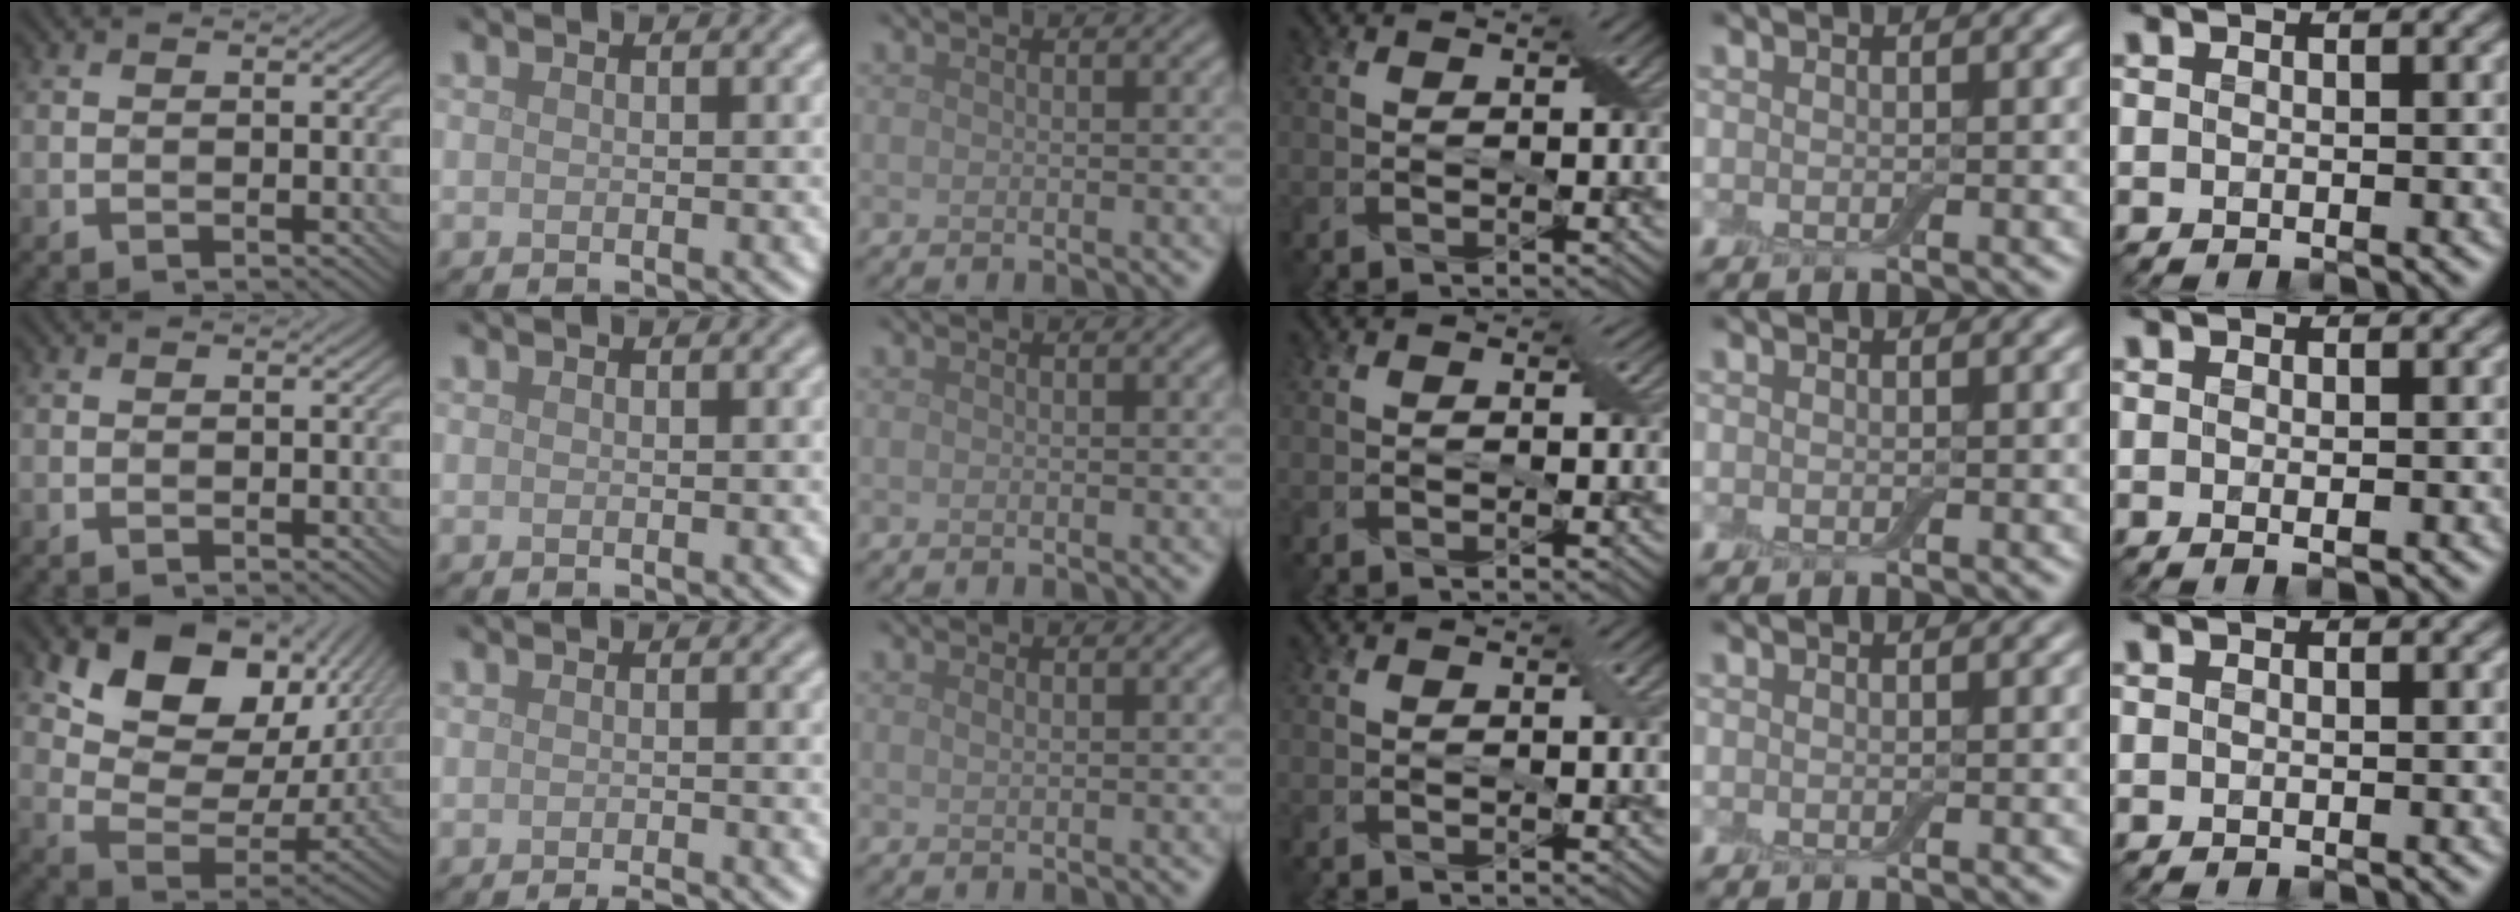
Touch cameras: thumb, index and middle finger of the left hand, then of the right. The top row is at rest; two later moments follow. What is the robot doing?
{"motion": "peel", "object": "adhesive wrap"}